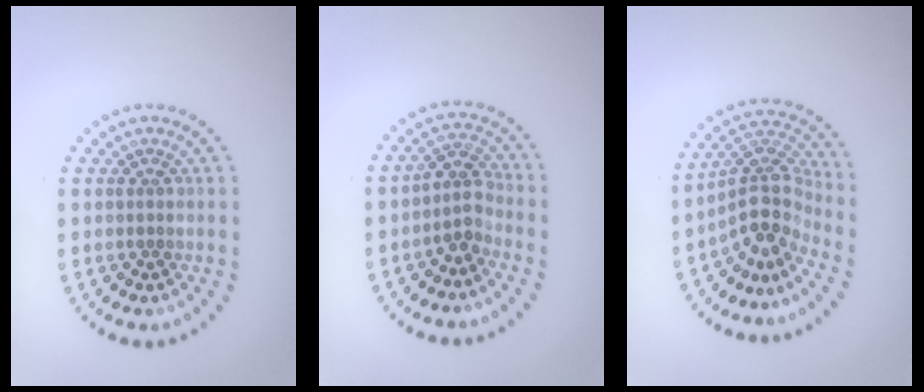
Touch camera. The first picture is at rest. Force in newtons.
{"total": 2.5, "press": 2.0, "slide": 1.6}
{"total": 4.4, "press": 3.2, "slide": 3.0}